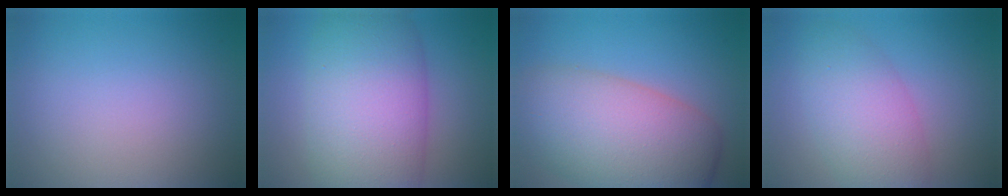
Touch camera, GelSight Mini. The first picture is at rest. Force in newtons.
{"total": 12.3, "press": 12.3, "slide": 0.6}
{"total": 10.8, "press": 10.8, "slide": 0.4}
{"total": 5.9, "press": 5.9, "slide": 0.4}